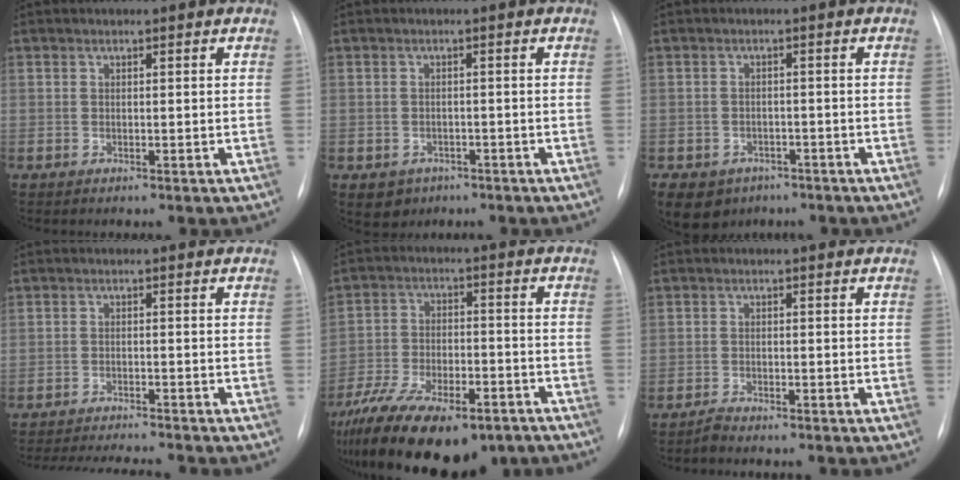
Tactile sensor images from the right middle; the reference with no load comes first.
{"total": 3.5, "force": [-1.8, 2.9, 0.8], "torque": [-0.010, 0.004, -0.017]}
{"total": 7.6, "force": [-4.6, 5.7, 1.9], "torque": [-0.037, 0.006, -0.062]}
{"total": 11.8, "force": [-11.0, 0.7, 4.4], "torque": [-0.062, -0.013, -0.155]}
{"total": 22.8, "force": [-16.1, 9.1, 13.4], "torque": [-0.254, -0.018, -0.248]}
{"total": 1.7, "force": [-1.6, 0.2, 0.4], "torque": [-0.016, -0.003, -0.027]}